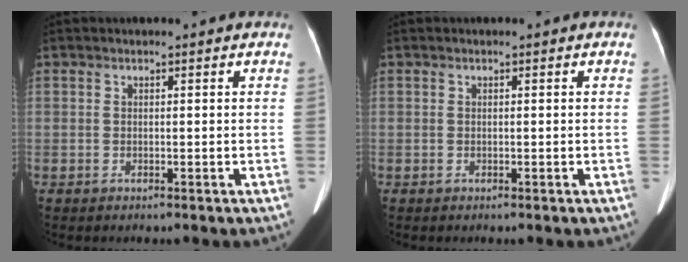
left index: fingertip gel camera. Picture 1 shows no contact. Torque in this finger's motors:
{"motor_torque": [0.06, 0.06, 0.00, 0.00]}